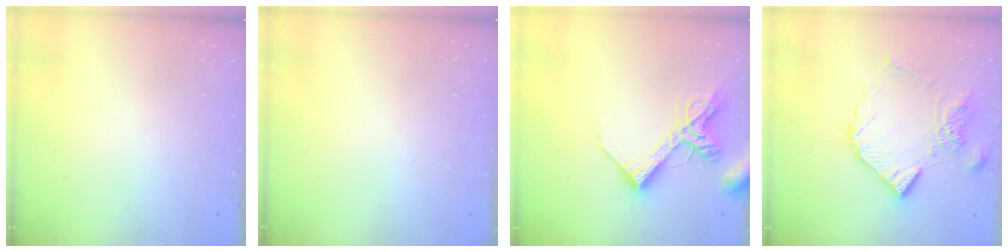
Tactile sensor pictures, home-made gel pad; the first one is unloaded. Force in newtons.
{"total": 0.0}
{"total": 13.1, "press": 13.0, "slide": 1.7}
{"total": 13.2, "press": 13.2, "slide": 1.0}